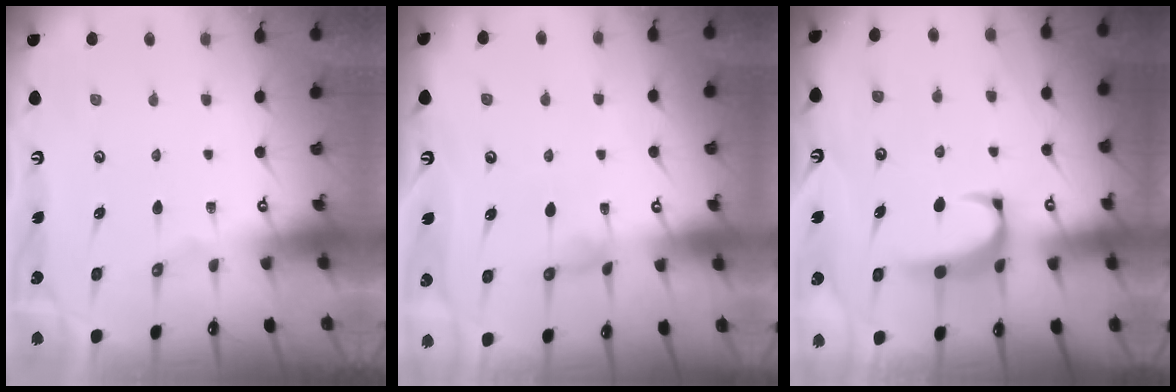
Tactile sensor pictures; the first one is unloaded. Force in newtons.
{"total": 0.5, "press": 0.4, "slide": 0.4}
{"total": 2.5, "press": 2.4, "slide": 0.8}